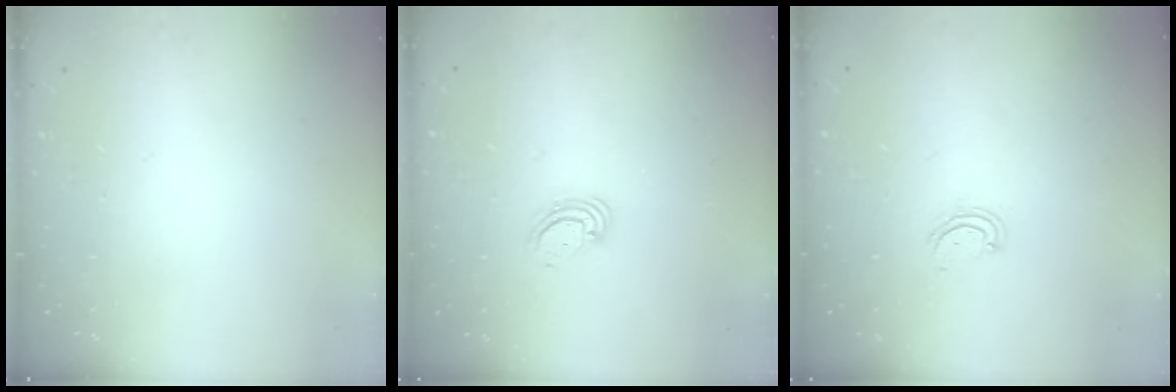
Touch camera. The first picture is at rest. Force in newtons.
{"total": 3.6, "press": 3.6, "slide": 0.3}
{"total": 3.9, "press": 3.9, "slide": 0.4}